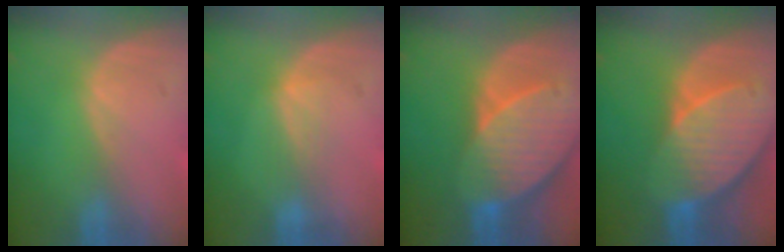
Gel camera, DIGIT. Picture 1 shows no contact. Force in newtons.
{"total": 2.4, "press": 2.4, "slide": 0.4}
{"total": 10.7, "press": 9.4, "slide": 5.0}
{"total": 10.6, "press": 9.4, "slide": 5.0}